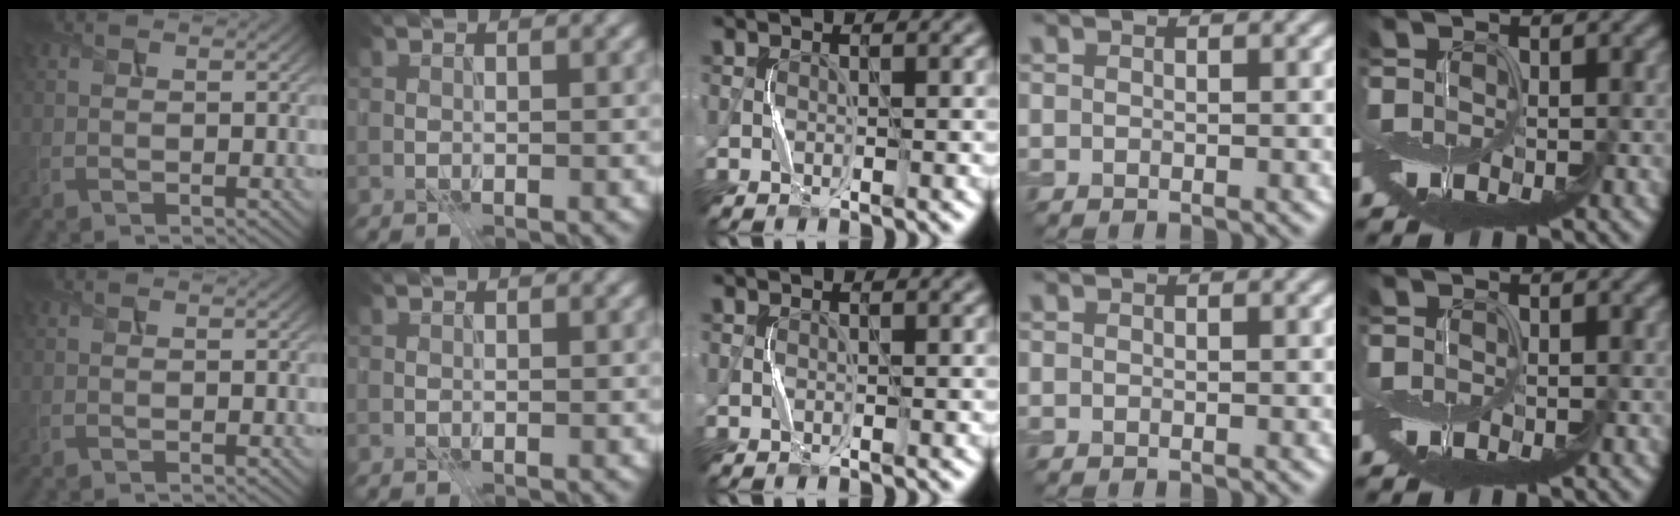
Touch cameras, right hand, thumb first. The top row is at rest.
{}